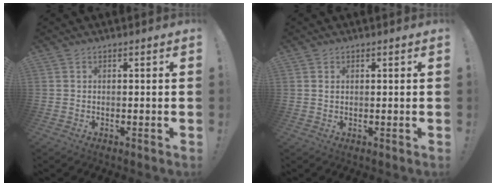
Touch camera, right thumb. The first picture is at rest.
{"total": 0.5, "force": [0.2, 0.5, 0.2], "torque": [-0.003, 0.002, 0.004]}